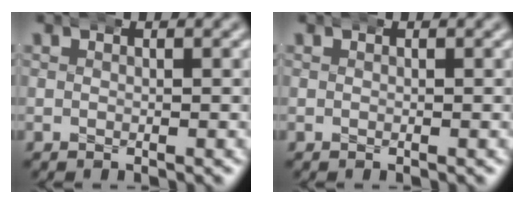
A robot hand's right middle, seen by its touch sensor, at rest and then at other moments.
{"total": 0.0}